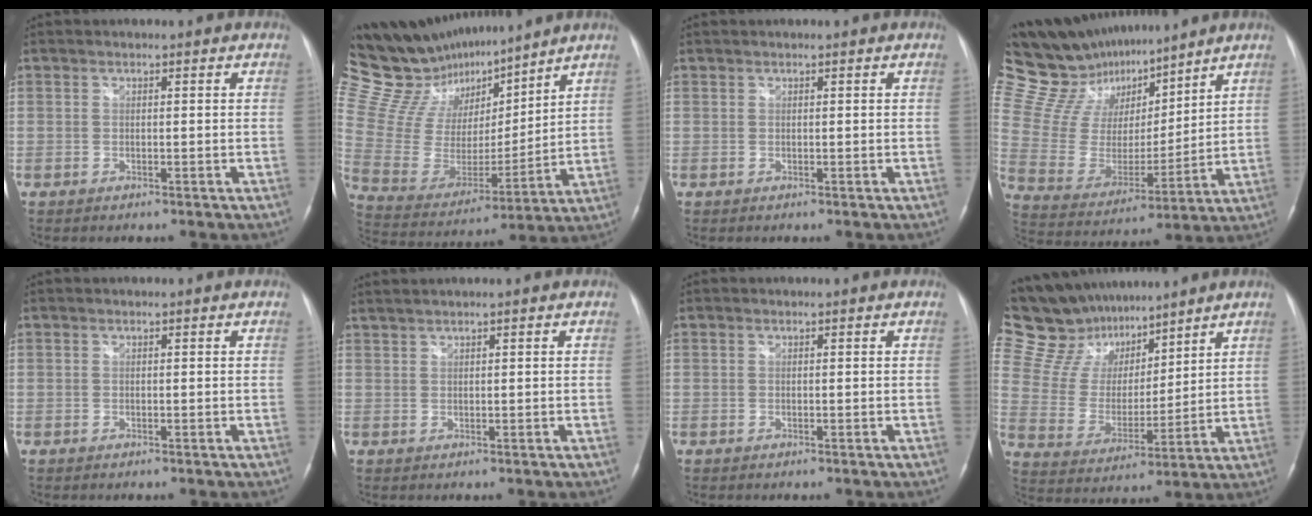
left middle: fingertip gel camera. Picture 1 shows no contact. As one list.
[{"total": 19.2, "force": [16.8, 5.4, 7.6], "torque": [-0.144, 0.007, 0.307]}, {"total": 0.0}, {"total": 18.1, "force": [15.1, 6.4, 7.6], "torque": [-0.141, 0.017, 0.274]}, {"total": 0.0}, {"total": 2.2, "force": [1.9, -0.2, 1.1], "torque": [-0.025, 0.012, 0.042]}, {"total": 0.0}, {"total": 16.2, "force": [13.9, 6.9, 4.6], "torque": [-0.093, 0.026, 0.260]}]